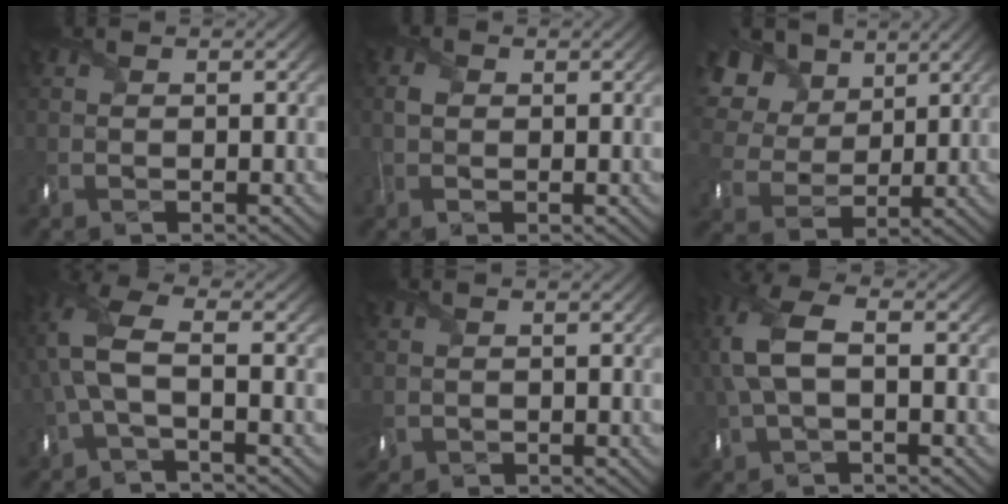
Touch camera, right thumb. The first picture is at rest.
{"total": 1.5, "force": [0.1, 1.2, 0.9], "torque": [-0.021, 0.001, -0.003]}
{"total": 11.9, "force": [5.5, 8.2, 6.7], "torque": [-0.203, 0.039, 0.090]}
{"total": 6.9, "force": [-0.6, 2.8, 6.3], "torque": [-0.154, 0.018, -0.028]}
{"total": 1.3, "force": [-0.1, 1.1, 0.6], "torque": [-0.025, -0.004, -0.007]}
{"total": 8.8, "force": [0.9, 4.6, 7.4], "torque": [-0.204, 0.013, 0.011]}